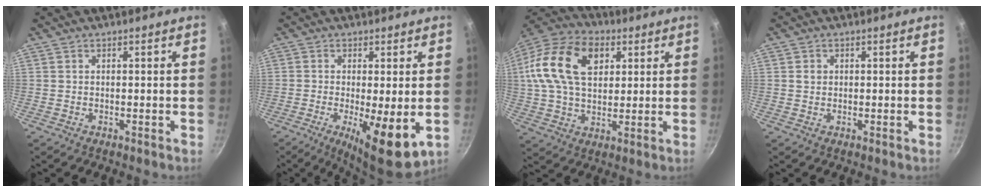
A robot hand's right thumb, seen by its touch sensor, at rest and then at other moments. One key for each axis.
{"total": 9.6, "fx": -1.7, "fy": 2.3, "fz": 9.2, "tx": -0.143, "ty": -0.014, "tz": -0.017}
{"total": 20.5, "fx": 5.5, "fy": 13.3, "fz": 14.5, "tx": -0.266, "ty": 0.018, "tz": 0.085}
{"total": 1.2, "fx": 0.2, "fy": 1.1, "fz": 0.5, "tx": -0.004, "ty": 0.003, "tz": 0.003}